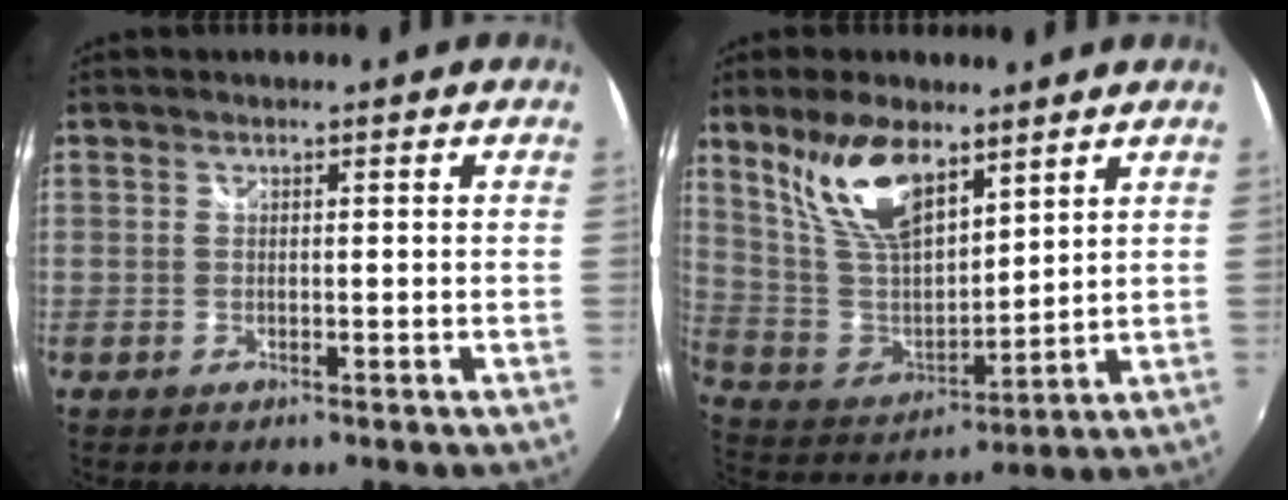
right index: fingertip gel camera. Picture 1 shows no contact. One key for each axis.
{"total": 15.3, "fx": 9.5, "fy": 6.6, "fz": 10.1, "tx": -0.193, "ty": 0.009, "tz": 0.196}